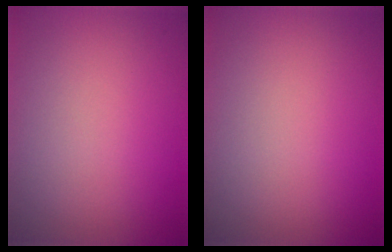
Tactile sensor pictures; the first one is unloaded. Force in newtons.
{"total": 0.0}